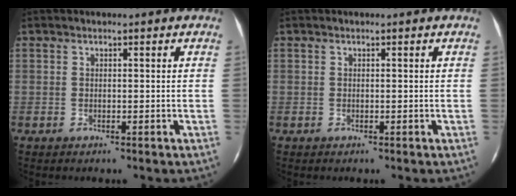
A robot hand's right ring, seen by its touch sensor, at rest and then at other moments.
{"total": 0.0}